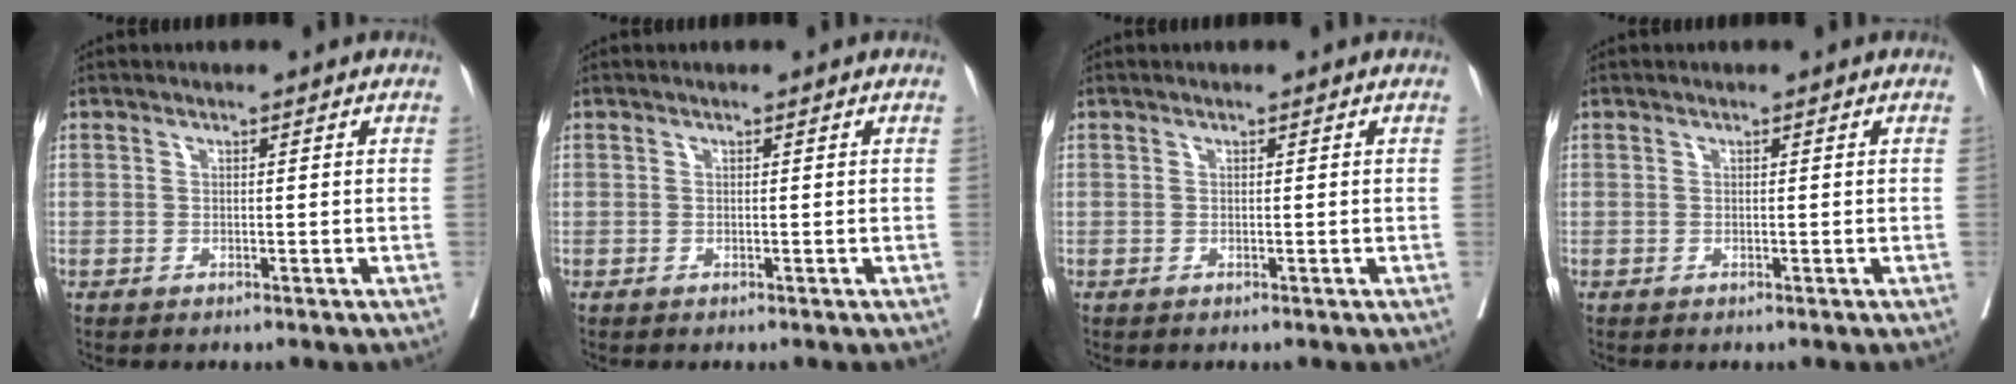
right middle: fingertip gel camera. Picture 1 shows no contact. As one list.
[{"total": 0.0}, {"total": 0.0}, {"total": 0.0}]